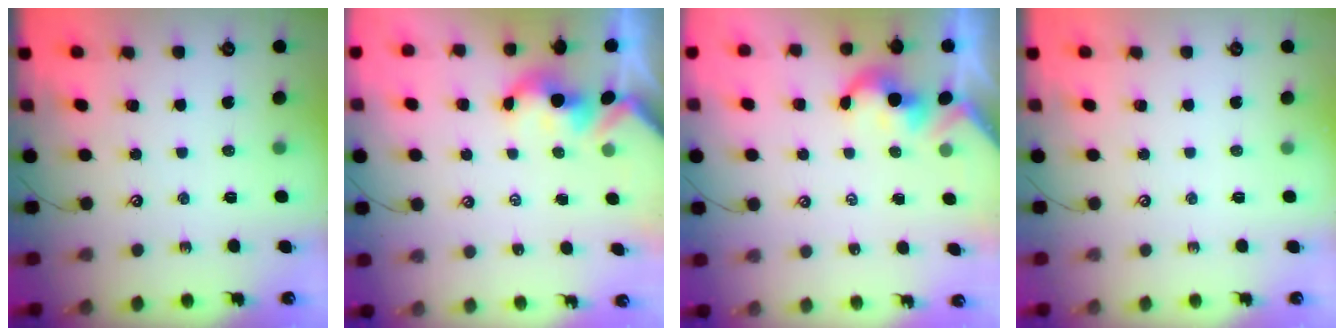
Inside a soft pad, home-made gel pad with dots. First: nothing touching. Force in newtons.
{"total": 1.6, "press": 1.6, "slide": 0.3}
{"total": 2.2, "press": 2.2, "slide": 0.4}
{"total": 0.0}